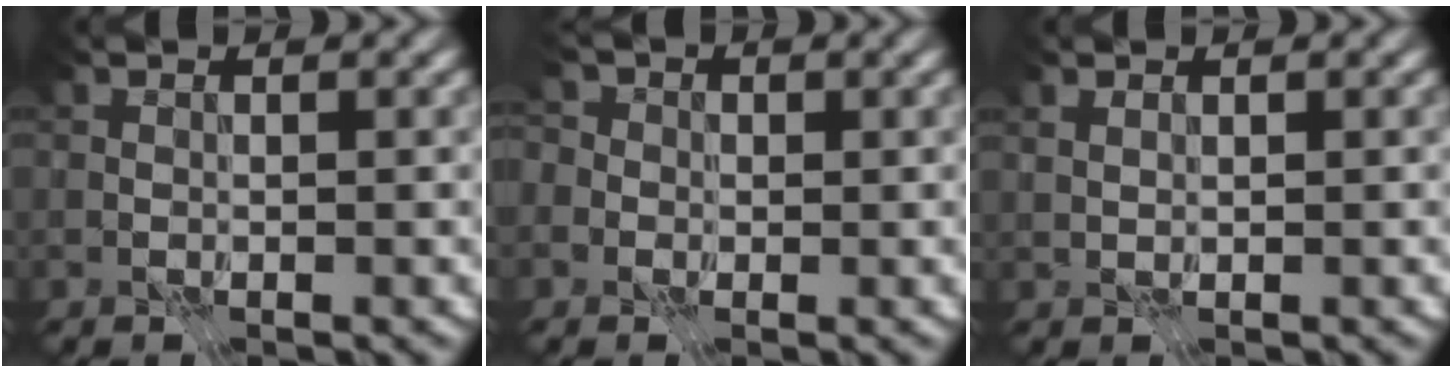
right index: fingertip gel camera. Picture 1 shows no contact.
{"total": 4.2, "force": [1.4, 3.6, 1.7], "torque": [-0.018, 0.032, -0.012]}
{"total": 0.7, "force": [0.4, -0.5, -0.1], "torque": [0.005, -0.002, 0.010]}